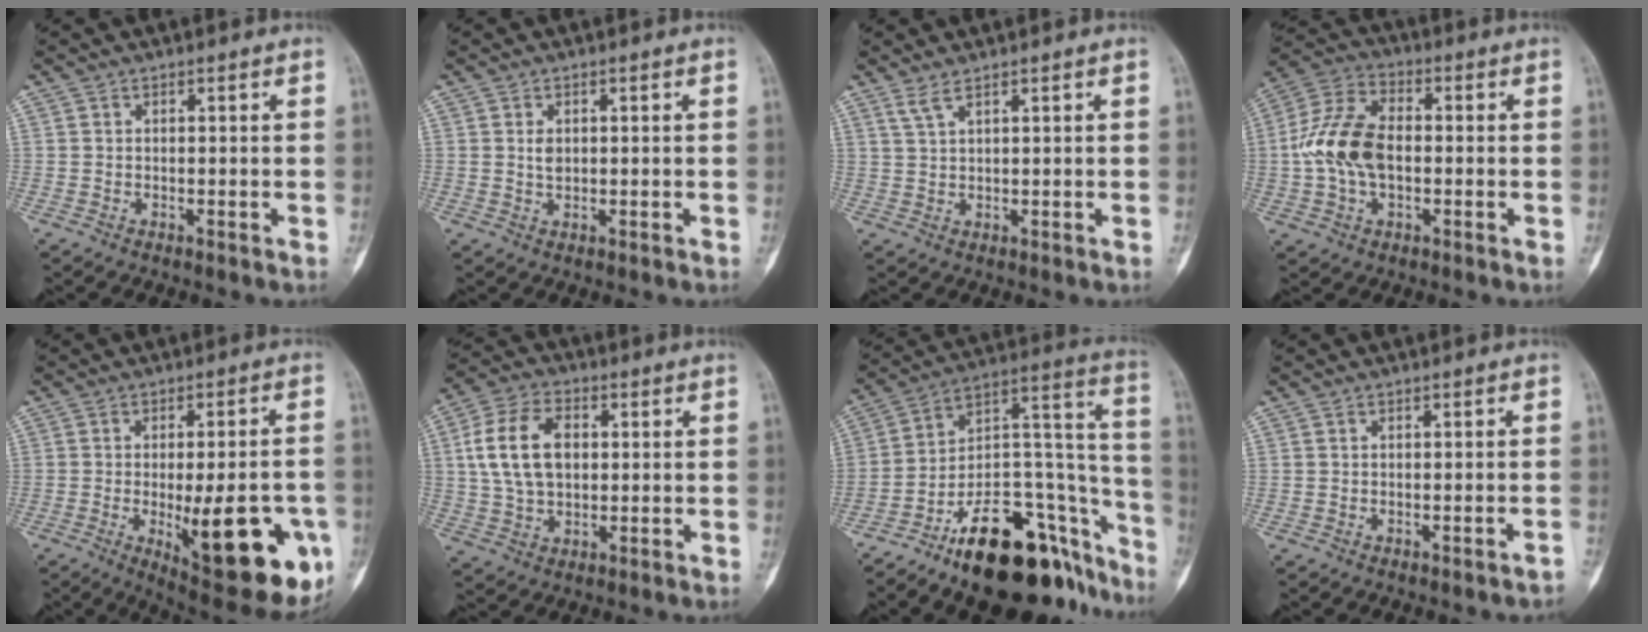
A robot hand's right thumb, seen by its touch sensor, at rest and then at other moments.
{"total": 2.0, "force": [0.4, 1.3, 1.4], "torque": [-0.022, -0.003, 0.010]}
{"total": 2.2, "force": [1.7, 0.2, 1.4], "torque": [-0.033, -0.003, 0.042]}
{"total": 12.7, "force": [-0.6, 7.8, 9.9], "torque": [-0.197, 0.028, -0.016]}
{"total": 22.0, "force": [-6.2, 7.4, 19.8], "torque": [-0.212, -0.005, -0.061]}
{"total": 12.8, "force": [2.0, 8.4, 9.5], "torque": [-0.165, 0.010, 0.035]}
{"total": 28.8, "force": [-17.7, 12.2, 19.2], "torque": [-0.179, 0.123, -0.272]}
{"total": 1.1, "force": [-0.9, -0.1, 0.6], "torque": [-0.016, 0.011, -0.005]}